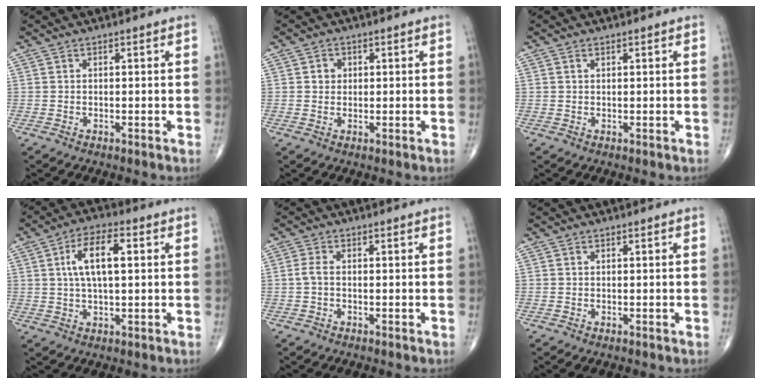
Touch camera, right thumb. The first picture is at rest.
{"total": 2.1, "force": [0.5, 1.9, 0.8], "torque": [-0.001, 0.001, 0.005]}
{"total": 0.7, "force": [0.4, 0.4, 0.4], "torque": [-0.008, 0.001, 0.007]}
{"total": 9.3, "force": [1.9, 3.8, 8.3], "torque": [-0.145, 0.013, 0.029]}
{"total": 2.0, "force": [-0.2, 1.1, 1.6], "torque": [-0.035, 0.003, -0.008]}
{"total": 0.6, "force": [-0.1, 0.4, 0.5], "torque": [-0.007, -0.003, 0.000]}